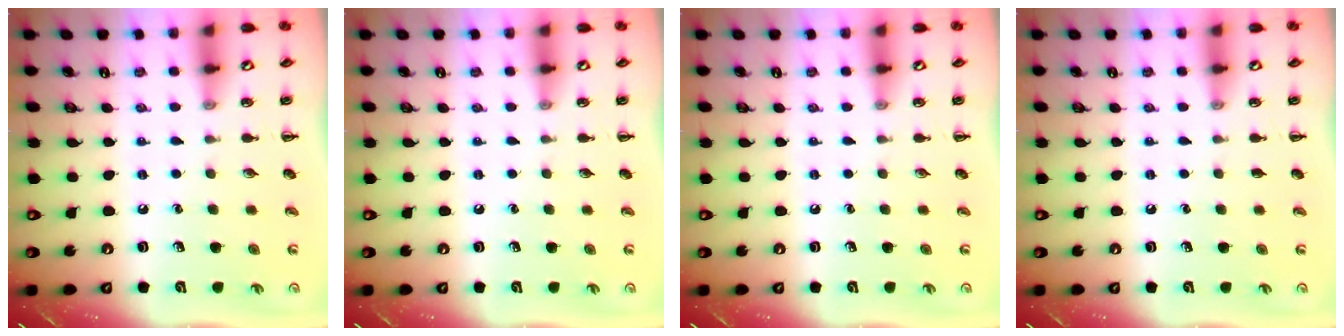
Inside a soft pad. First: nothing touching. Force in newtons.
{"total": 0.0}
{"total": 0.0}
{"total": 0.0}